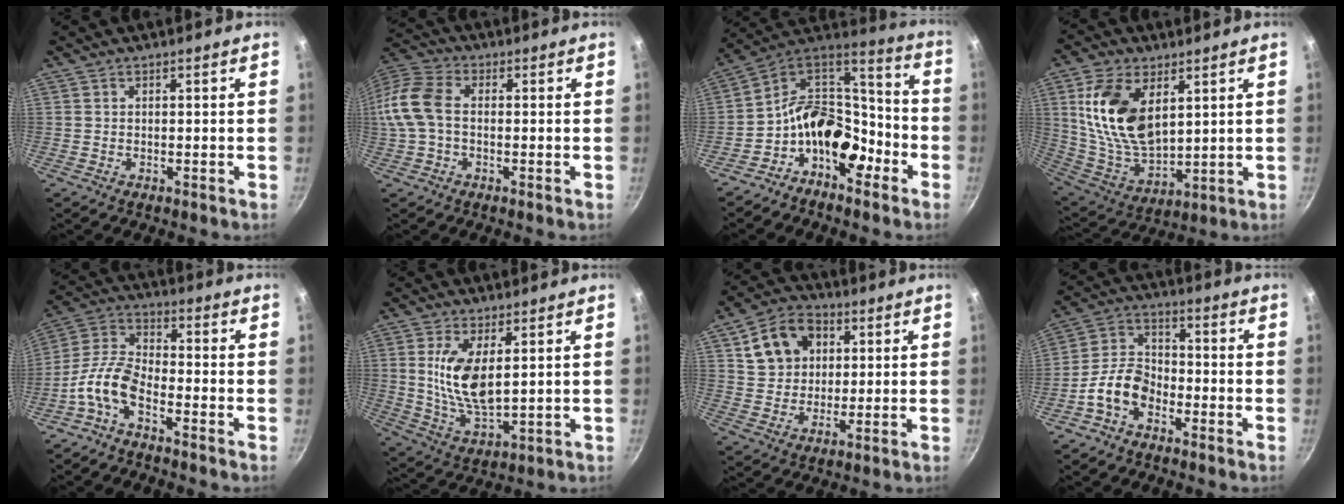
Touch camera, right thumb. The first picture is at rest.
{"total": 11.9, "force": [0.1, 7.7, 9.2], "torque": [-0.198, 0.028, -0.017]}
{"total": 15.9, "force": [-7.4, 10.2, 9.7], "torque": [-0.106, 0.087, -0.151]}
{"total": 17.7, "force": [5.5, 10.1, 13.4], "torque": [-0.241, -0.033, 0.119]}
{"total": 9.0, "force": [-4.8, 3.9, 6.6], "torque": [-0.142, 0.046, -0.112]}
{"total": 11.2, "force": [2.4, 5.0, 9.7], "torque": [-0.187, -0.023, 0.056]}
{"total": 11.9, "force": [4.0, 9.3, 6.4], "torque": [-0.092, 0.005, 0.064]}
{"total": 9.0, "force": [-4.5, 5.7, 5.3], "torque": [-0.084, 0.045, -0.099]}